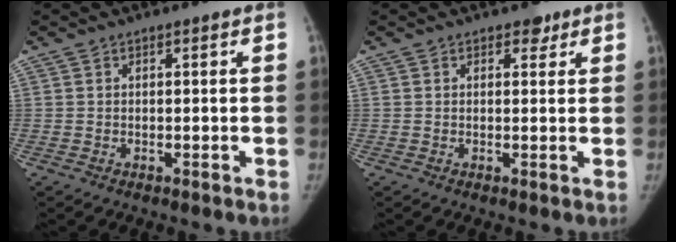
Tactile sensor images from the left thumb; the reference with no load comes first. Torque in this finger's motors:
{"motor_torque": [0.21, 0.07, 0.39, -0.31, 0.08]}